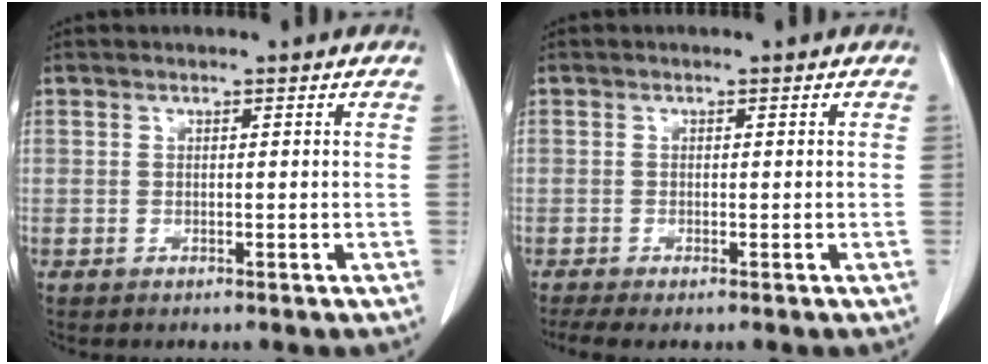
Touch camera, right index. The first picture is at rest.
{"total": 2.6, "force": [-1.9, 0.4, 1.8], "torque": [-0.035, -0.007, -0.033]}